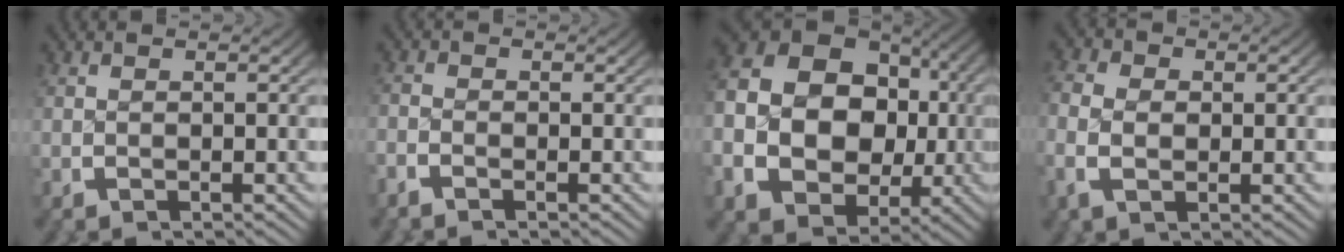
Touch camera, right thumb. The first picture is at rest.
{"total": 1.2, "force": [-1.0, 0.5, 0.5], "torque": [-0.006, 0.001, -0.025]}
{"total": 17.4, "force": [0.2, 13.4, 11.1], "torque": [-0.247, -0.047, 0.017]}
{"total": 3.2, "force": [-0.1, 2.3, 2.3], "torque": [-0.055, -0.008, 0.002]}